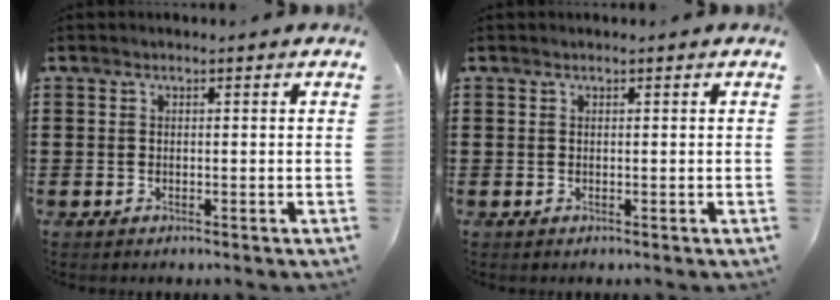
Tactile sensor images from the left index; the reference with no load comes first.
{"total": 0.0}